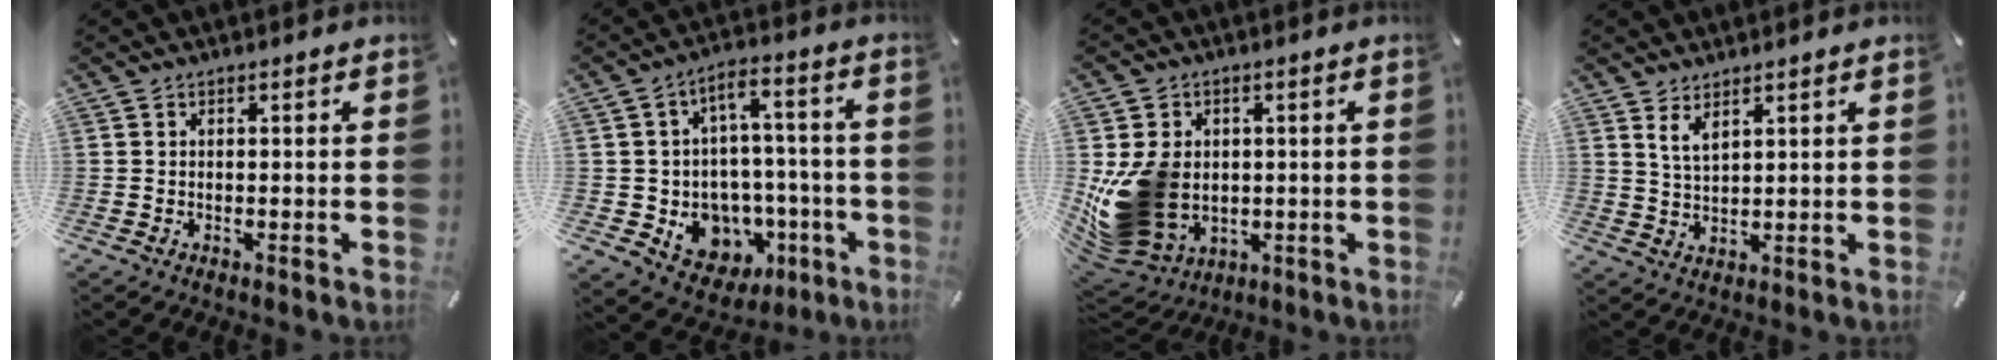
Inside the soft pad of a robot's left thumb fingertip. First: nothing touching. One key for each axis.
{"total": 10.5, "fx": -2.5, "fy": 9.5, "fz": 3.8, "tx": -0.033, "ty": 0.005, "tz": -0.028}
{"total": 14.5, "fx": -0.5, "fy": 12.3, "fz": 7.6, "tx": -0.167, "ty": -0.005, "tz": -0.004}
{"total": 4.0, "fx": 2.9, "fy": 1.3, "fz": 2.4, "tx": -0.053, "ty": -0.009, "tz": 0.054}